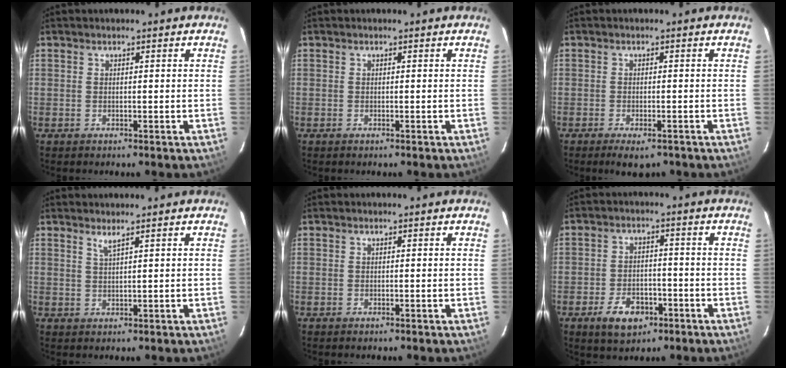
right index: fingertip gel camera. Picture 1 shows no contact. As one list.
[{"total": 0.0}, {"total": 4.6, "force": [-3.3, 1.6, 2.7], "torque": [-0.052, -0.013, -0.050]}, {"total": 1.5, "force": [1.2, -0.3, 0.9], "torque": [-0.018, -0.002, 0.020]}, {"total": 0.0}, {"total": 7.6, "force": [-4.3, 4.6, 4.3], "torque": [-0.094, 0.004, -0.062]}]